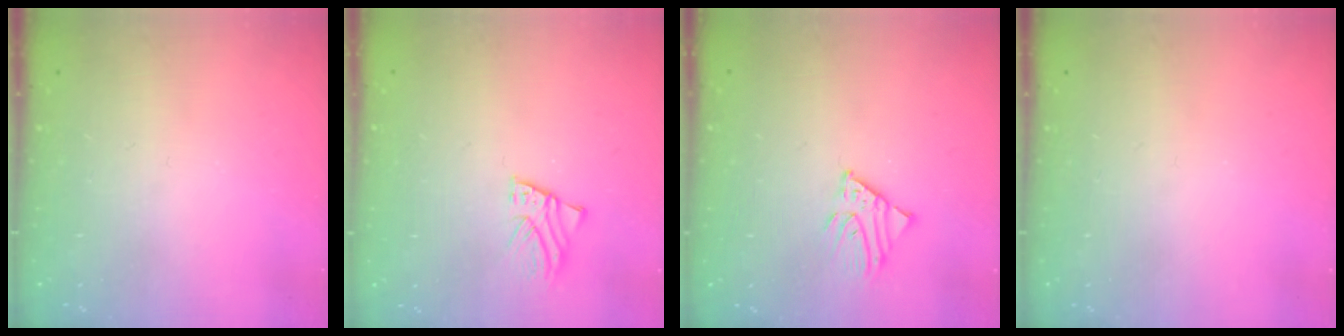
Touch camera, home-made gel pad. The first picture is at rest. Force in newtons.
{"total": 1.7, "press": 1.7, "slide": 0.1}
{"total": 3.9, "press": 3.8, "slide": 0.4}
{"total": 0.0}